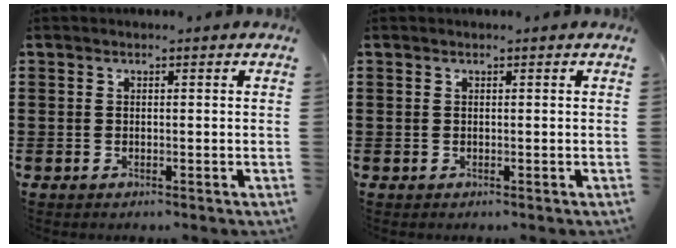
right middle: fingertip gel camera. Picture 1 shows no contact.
{"total": 0.0}